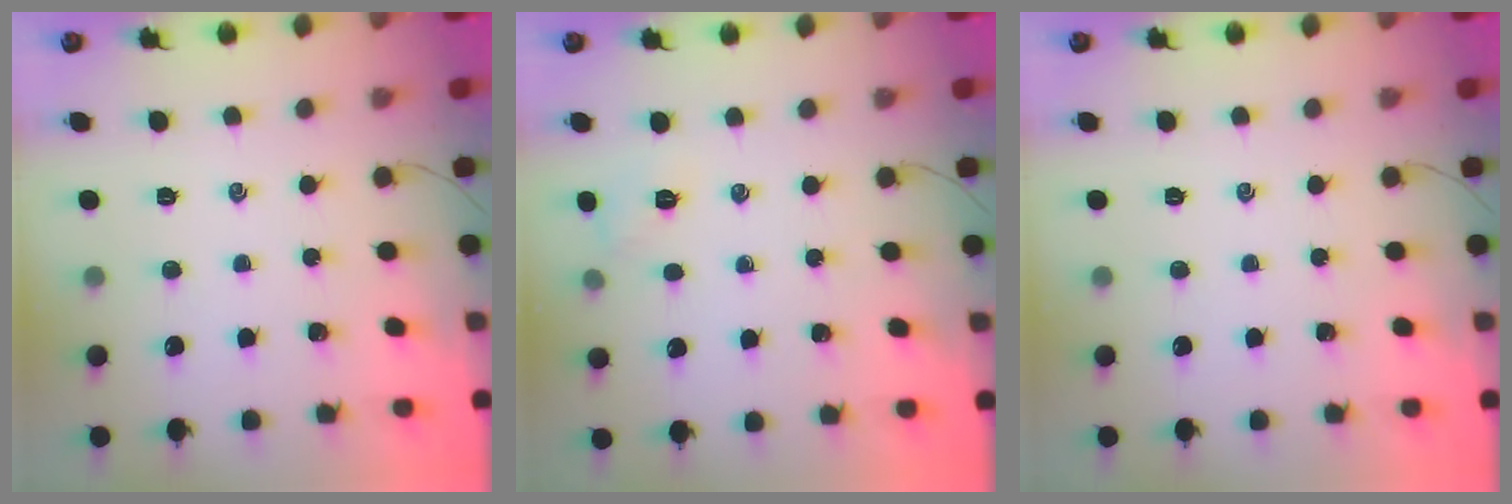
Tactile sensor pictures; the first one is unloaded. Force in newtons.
{"total": 5.6, "press": 5.3, "slide": 1.7}
{"total": 0.0}